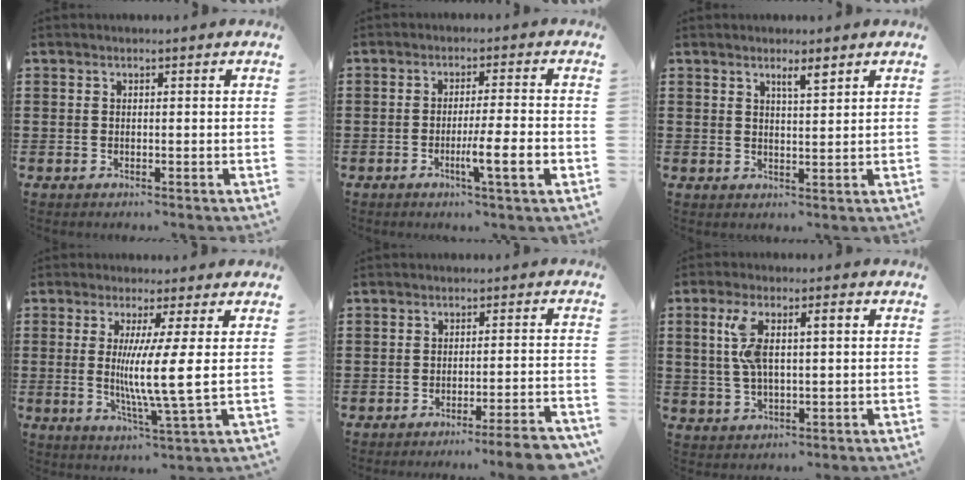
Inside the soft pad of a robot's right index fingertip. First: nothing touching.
{"total": 6.4, "force": [-2.1, -0.2, 6.0], "torque": [-0.096, -0.012, -0.035]}
{"total": 2.6, "force": [1.8, 0.4, 1.8], "torque": [-0.022, -0.004, 0.027]}
{"total": 8.5, "force": [0.6, -0.6, 8.5], "torque": [-0.157, -0.012, 0.006]}
{"total": 4.6, "force": [-3.8, -0.6, 2.5], "torque": [-0.040, -0.014, -0.072]}
{"total": 7.2, "force": [1.7, 2.4, 6.5], "torque": [-0.144, 0.006, 0.023]}